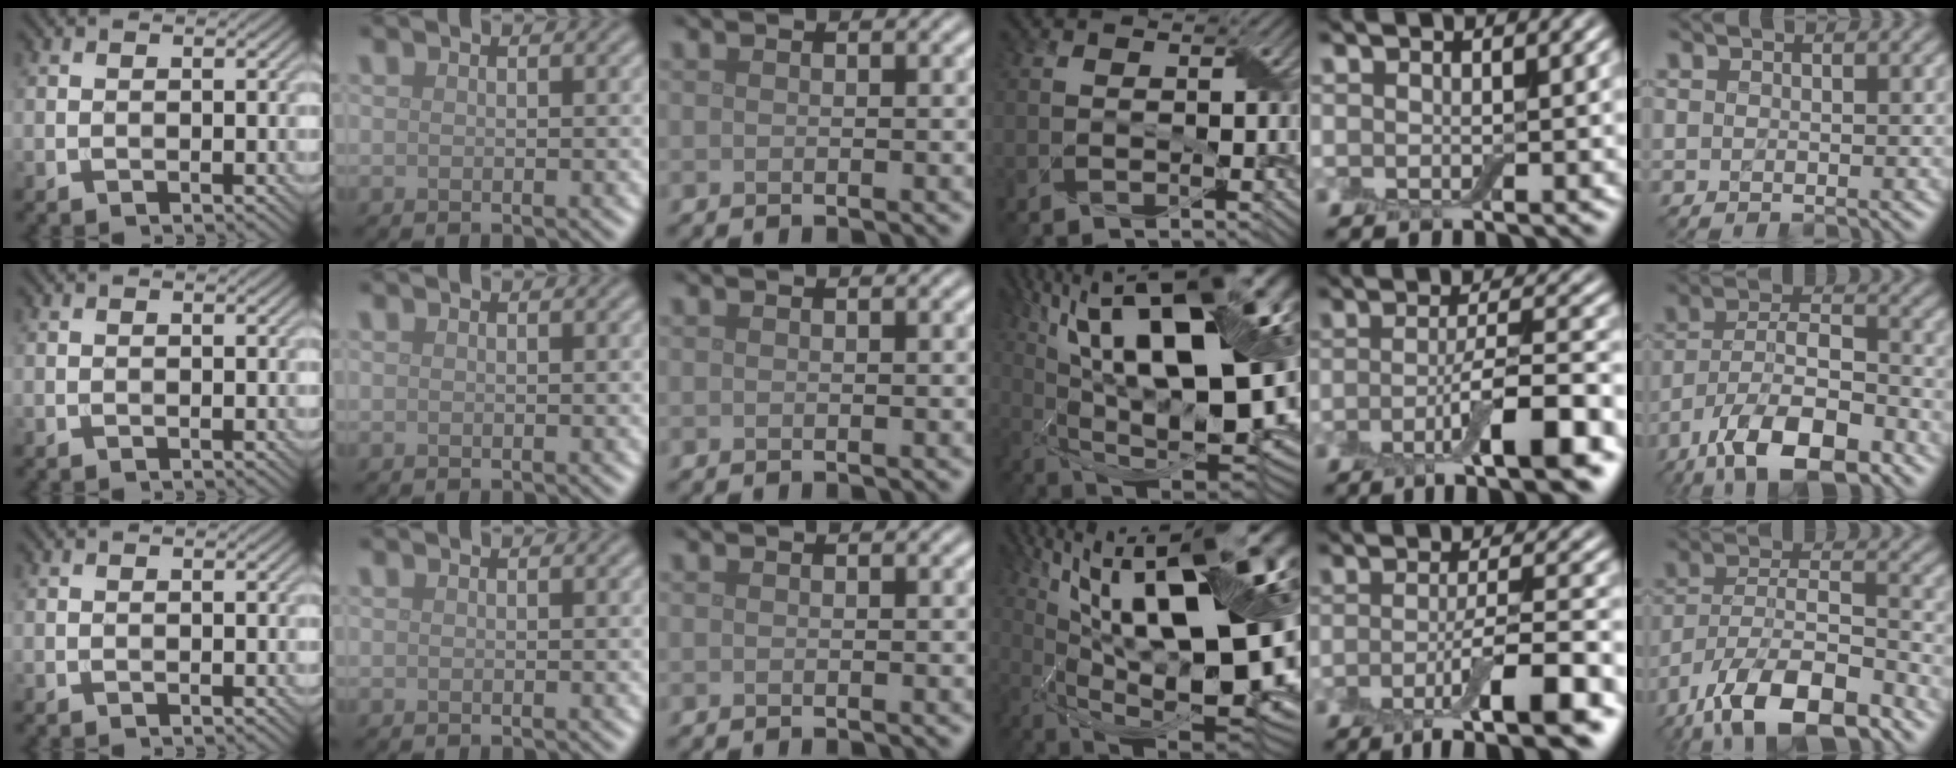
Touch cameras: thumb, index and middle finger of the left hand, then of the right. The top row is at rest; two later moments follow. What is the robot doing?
{"motion": "wrap", "object": "adhesive wrap"}